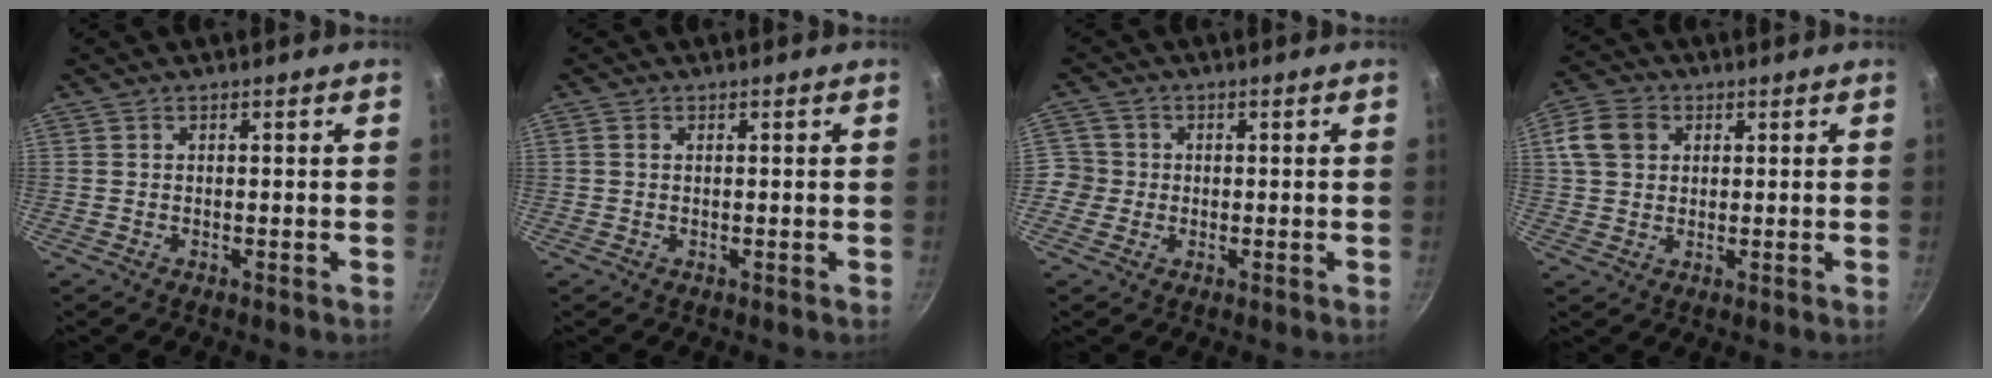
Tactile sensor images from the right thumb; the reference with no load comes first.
{"total": 1.0, "force": [0.3, 0.7, 0.6], "torque": [-0.012, 0.003, 0.003]}
{"total": 4.3, "force": [-0.5, 4.2, 0.7], "torque": [0.017, 0.009, -0.016]}
{"total": 7.8, "force": [2.1, 6.2, 4.3], "torque": [-0.068, 0.005, 0.026]}